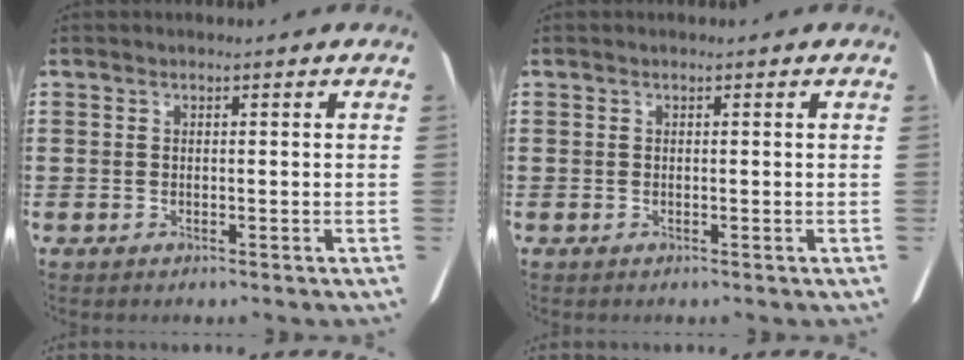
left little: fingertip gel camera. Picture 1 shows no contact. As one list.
[{"total": 0.0}]